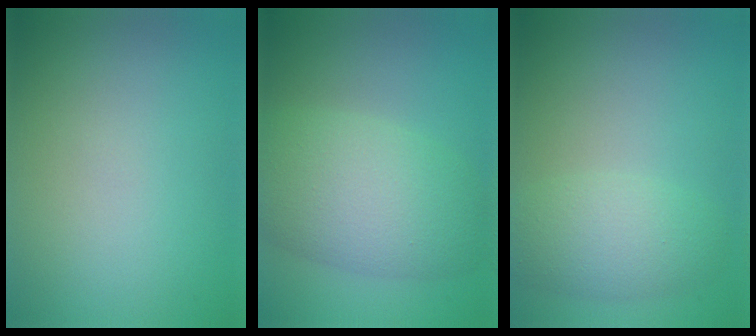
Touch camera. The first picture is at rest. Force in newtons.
{"total": 7.8, "press": 7.8, "slide": 0.1}
{"total": 3.5, "press": 3.5, "slide": 0.3}